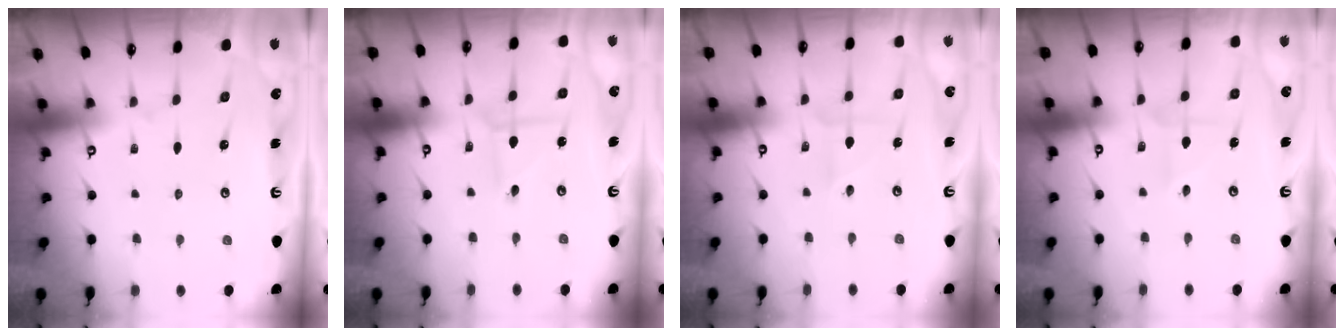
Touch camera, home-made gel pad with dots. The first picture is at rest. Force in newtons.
{"total": 1.6, "press": 1.6, "slide": 0.1}
{"total": 2.0, "press": 2.0, "slide": 0.5}
{"total": 4.1, "press": 4.0, "slide": 0.6}